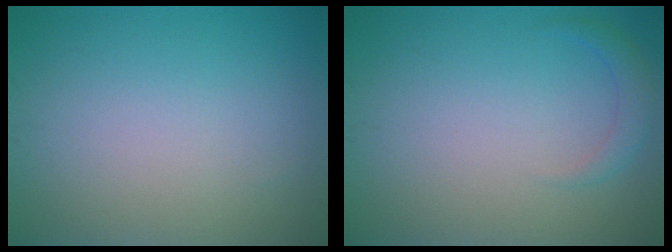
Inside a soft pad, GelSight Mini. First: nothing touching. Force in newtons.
{"total": 1.5, "press": 1.5, "slide": 0.1}